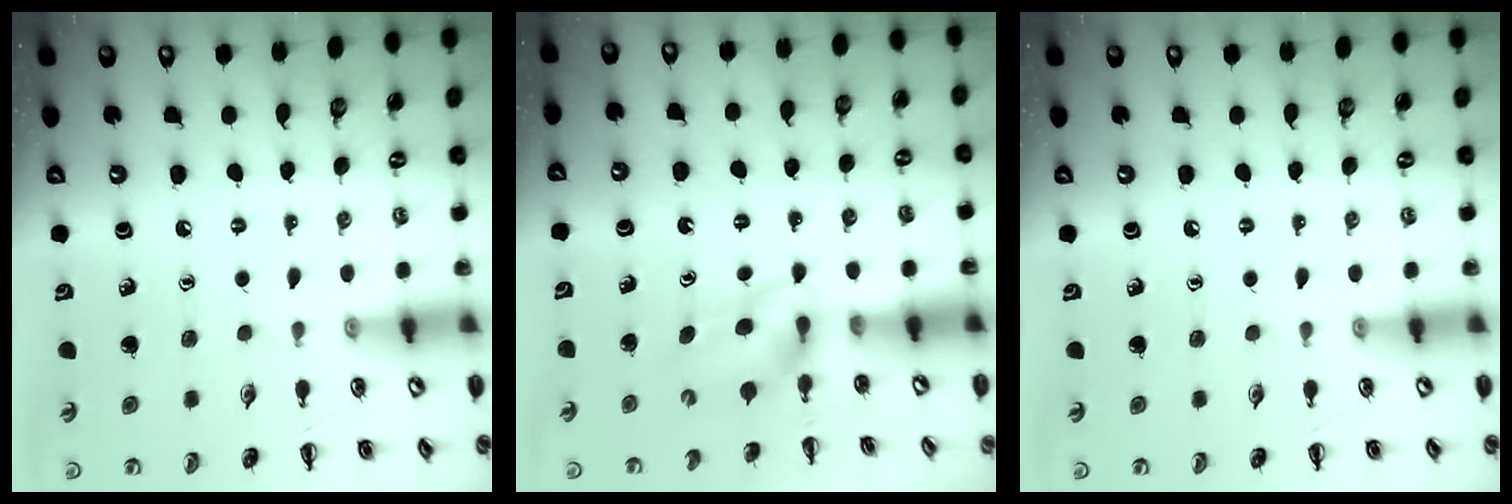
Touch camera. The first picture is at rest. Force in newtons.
{"total": 4.5, "press": 4.3, "slide": 1.3}
{"total": 0.0}